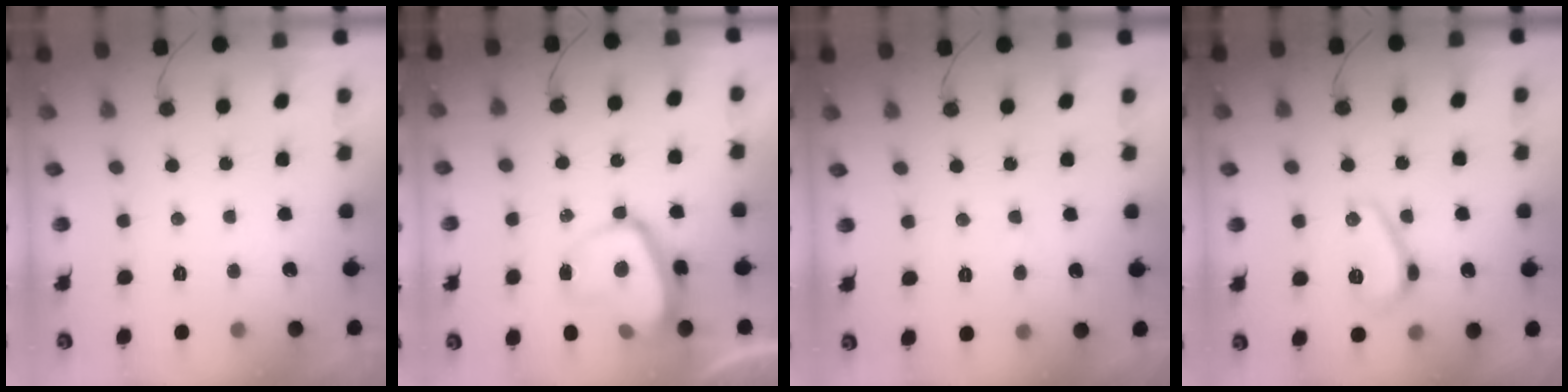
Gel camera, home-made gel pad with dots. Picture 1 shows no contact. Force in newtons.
{"total": 12.0, "press": 11.9, "slide": 1.1}
{"total": 3.9, "press": 3.9, "slide": 0.4}
{"total": 6.5, "press": 6.4, "slide": 0.9}